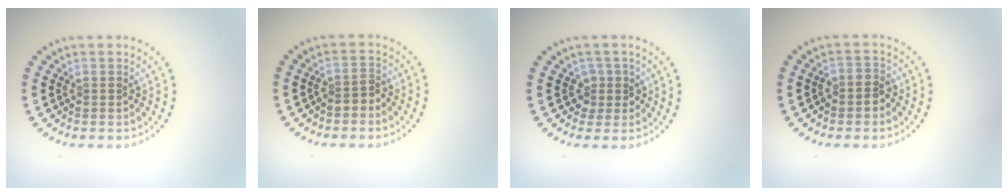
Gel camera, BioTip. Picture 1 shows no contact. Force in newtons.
{"total": 1.4, "press": 1.2, "slide": 0.7}
{"total": 1.8, "press": 1.4, "slide": 1.2}
{"total": 1.9, "press": 1.7, "slide": 0.8}